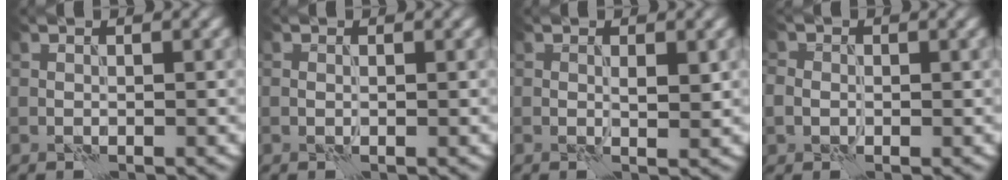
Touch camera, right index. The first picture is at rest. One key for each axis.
{"total": 0.6, "fx": 0.1, "fy": 0.4, "fz": 0.4, "tx": -0.008, "ty": -0.002, "tz": 0.002}
{"total": 1.4, "fx": 0.2, "fy": 0.5, "fz": 1.3, "tx": -0.019, "ty": -0.003, "tz": 0.004}
{"total": 2.4, "fx": 0.0, "fy": 2.1, "fz": 1.1, "tx": -0.017, "ty": 0.005, "tz": -0.006}